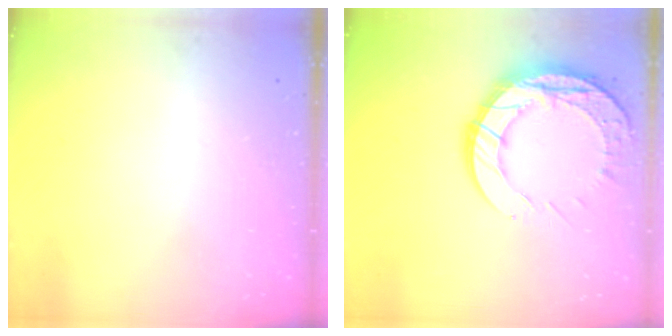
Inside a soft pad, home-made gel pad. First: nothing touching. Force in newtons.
{"total": 16.1, "press": 16.1, "slide": 1.3}